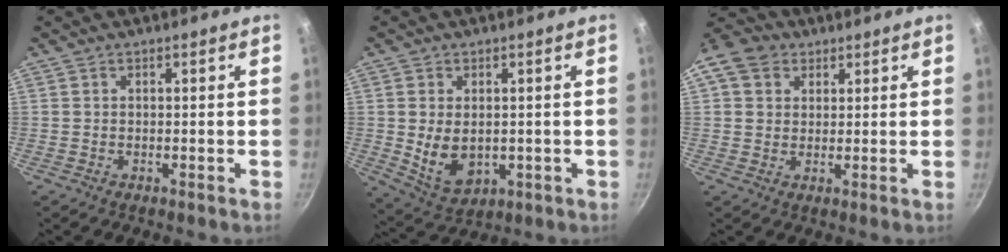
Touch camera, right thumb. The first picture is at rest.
{"total": 8.6, "force": [-0.1, 5.8, 6.3], "torque": [-0.103, -0.015, 0.018]}
{"total": 9.9, "force": [3.8, 7.9, 4.4], "torque": [-0.069, 0.013, 0.057]}